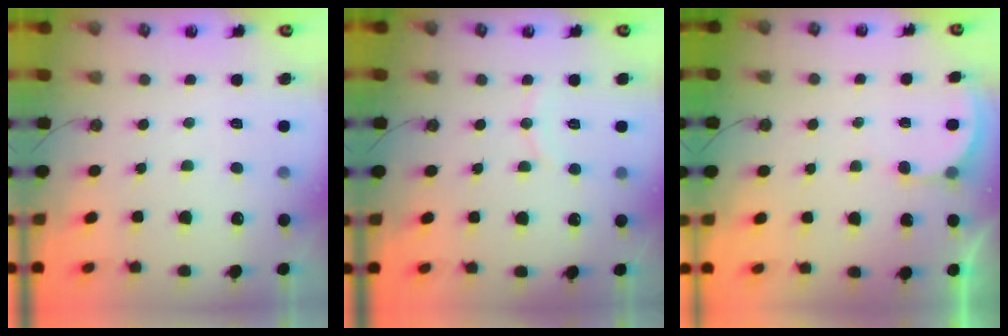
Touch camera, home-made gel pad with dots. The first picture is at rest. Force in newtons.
{"total": 4.5, "press": 4.5, "slide": 0.6}
{"total": 2.6, "press": 2.6, "slide": 0.0}